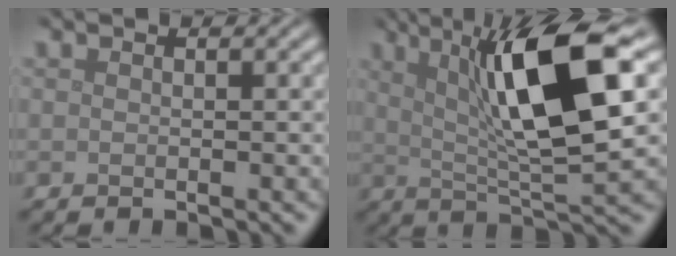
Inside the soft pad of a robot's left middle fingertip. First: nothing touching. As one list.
[{"total": 11.2, "force": [3.0, 2.5, 10.5], "torque": [-0.164, 0.006, 0.055]}]